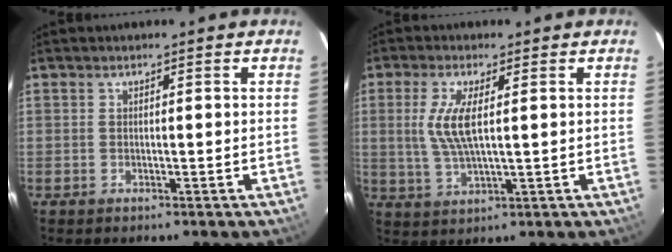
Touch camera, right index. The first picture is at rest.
{"total": 7.2, "force": [1.2, 2.0, 6.8], "torque": [-0.147, -0.001, 0.026]}